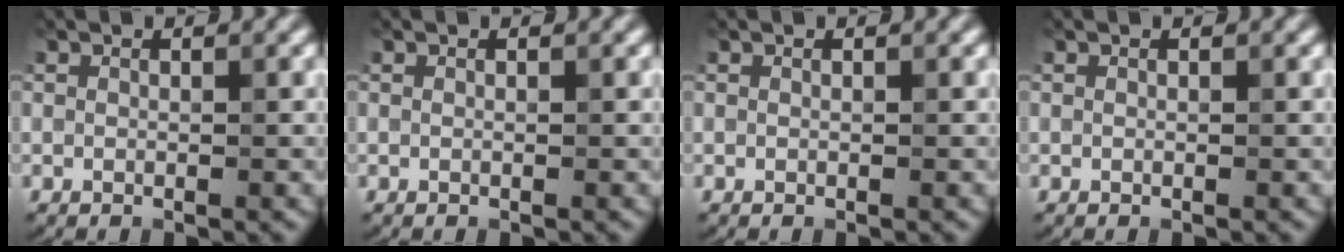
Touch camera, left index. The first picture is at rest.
{"total": 0.0}
{"total": 0.0}
{"total": 0.0}